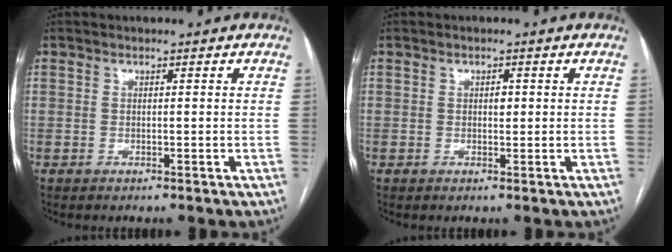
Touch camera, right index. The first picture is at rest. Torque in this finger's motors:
{"motor_torque": [0.33, 0.13, -0.01, 0.03]}